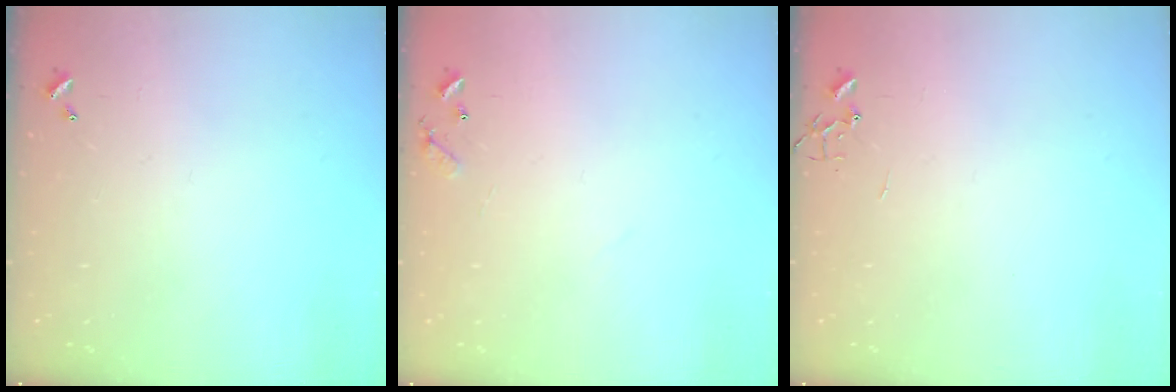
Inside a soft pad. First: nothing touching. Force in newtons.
{"total": 7.2, "press": 7.2, "slide": 0.5}
{"total": 0.0}